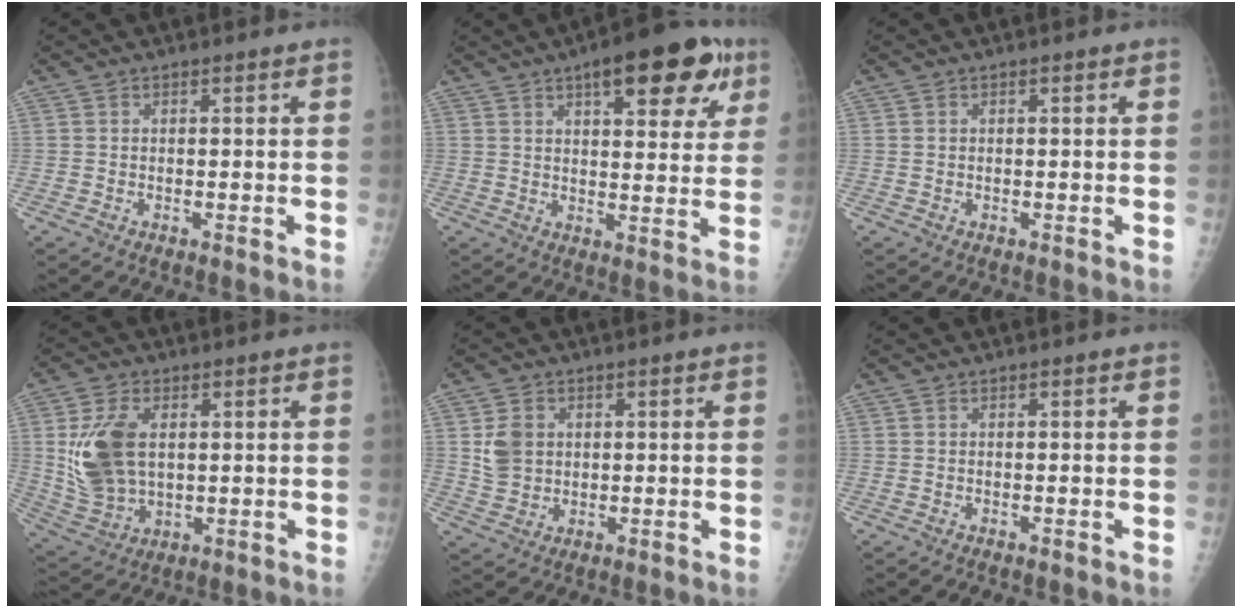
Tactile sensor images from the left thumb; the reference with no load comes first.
{"total": 15.9, "force": [8.1, 6.2, 12.1], "torque": [-0.122, -0.015, 0.105]}
{"total": 0.0}
{"total": 12.7, "force": [1.9, 8.1, 9.6], "torque": [-0.177, -0.010, 0.047]}
{"total": 5.6, "force": [1.1, 4.8, 2.7], "torque": [-0.033, -0.003, 0.027]}
{"total": 0.0}